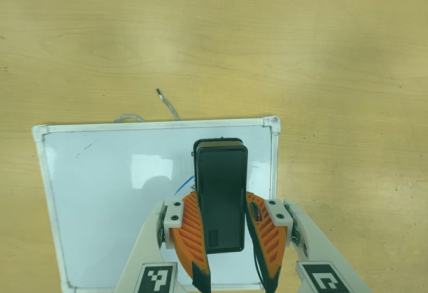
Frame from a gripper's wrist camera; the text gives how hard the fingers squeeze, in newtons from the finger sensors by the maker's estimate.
{"total": 5.8, "left": 5.1, "right": 6.5}